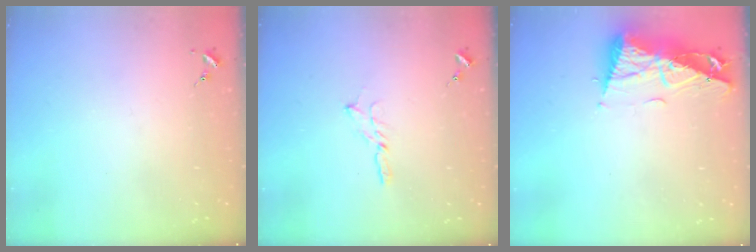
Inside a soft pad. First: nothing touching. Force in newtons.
{"total": 3.6, "press": 3.6, "slide": 0.1}
{"total": 11.0, "press": 10.9, "slide": 1.3}